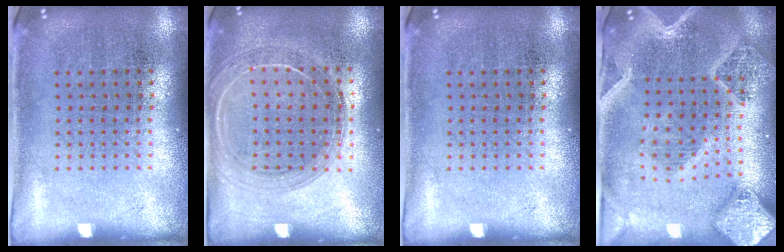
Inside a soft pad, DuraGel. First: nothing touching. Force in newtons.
{"total": 1.6, "press": 1.6, "slide": 0.4}
{"total": 0.0}
{"total": 3.3, "press": 2.8, "slide": 1.8}